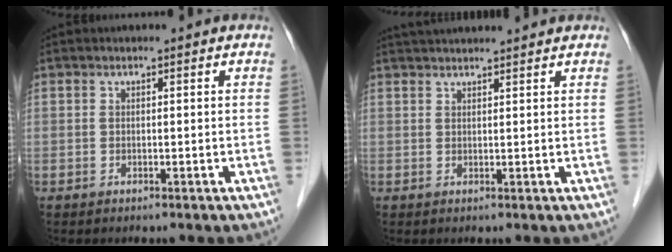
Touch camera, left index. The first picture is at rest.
{"total": 7.6, "force": [7.1, -0.1, 2.7], "torque": [-0.041, 0.037, 0.098]}